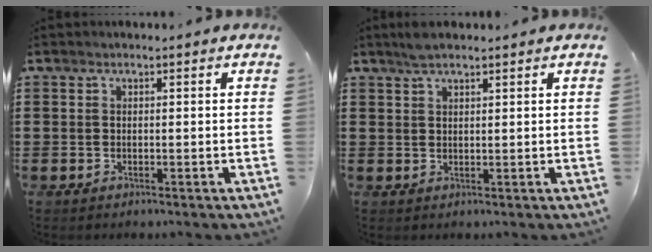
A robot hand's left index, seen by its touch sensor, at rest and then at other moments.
{"total": 2.3, "force": [1.9, 0.6, 1.2], "torque": [-0.027, 0.003, 0.035]}